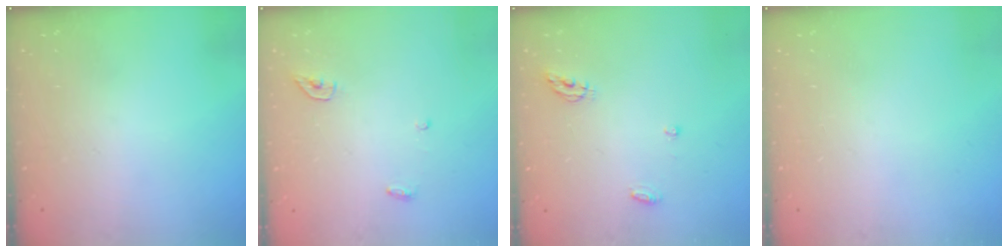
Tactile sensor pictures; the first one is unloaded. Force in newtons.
{"total": 3.7, "press": 3.7, "slide": 0.3}
{"total": 4.9, "press": 4.8, "slide": 0.4}
{"total": 0.0}